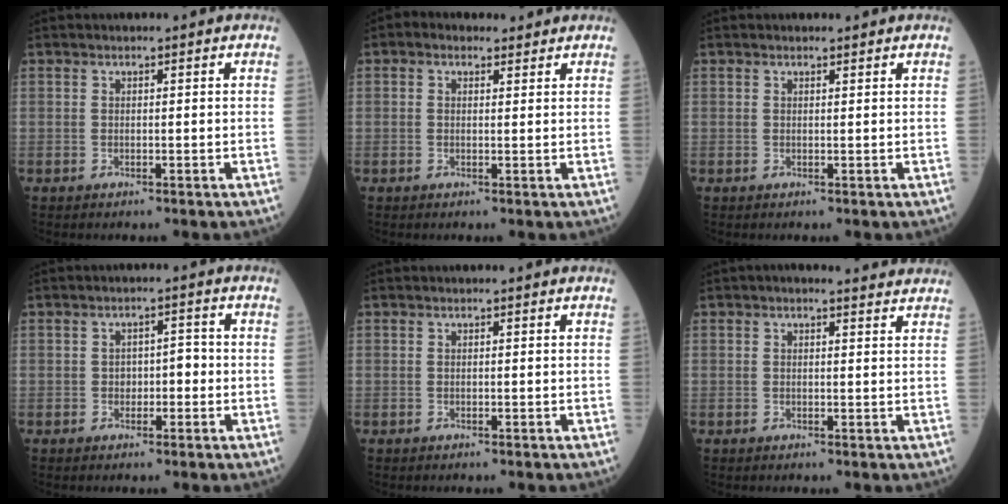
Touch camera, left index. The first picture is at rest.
{"total": 2.4, "force": [1.3, 1.7, 1.0], "torque": [-0.024, 0.017, 0.019]}
{"total": 0.0}
{"total": 2.9, "force": [-1.0, 1.7, 2.1], "torque": [-0.029, 0.011, -0.016]}
{"total": 0.0}
{"total": 3.1, "force": [2.7, 0.9, 1.2], "torque": [-0.020, 0.009, 0.021]}